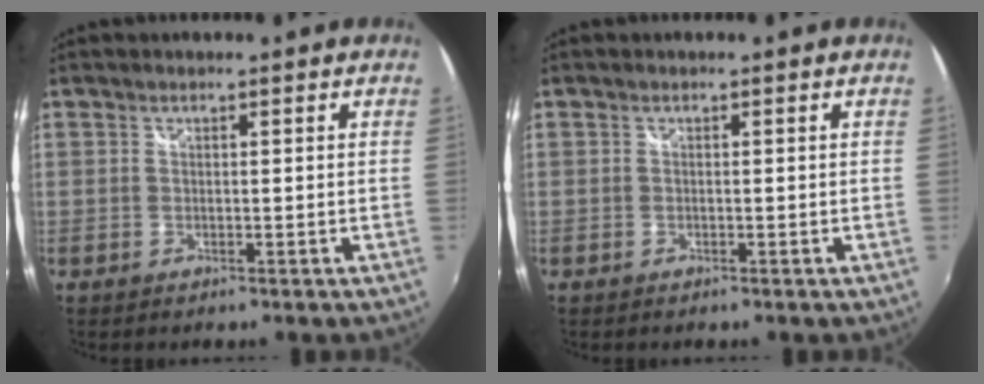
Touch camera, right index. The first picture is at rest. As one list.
[{"total": 0.0}]